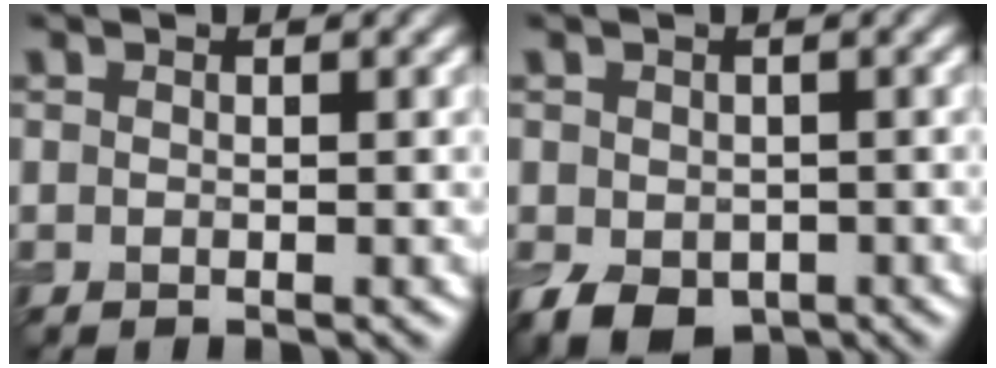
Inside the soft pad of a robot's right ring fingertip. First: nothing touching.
{"total": 4.1, "force": [-1.5, 2.9, 2.5], "torque": [-0.046, -0.017, -0.023]}